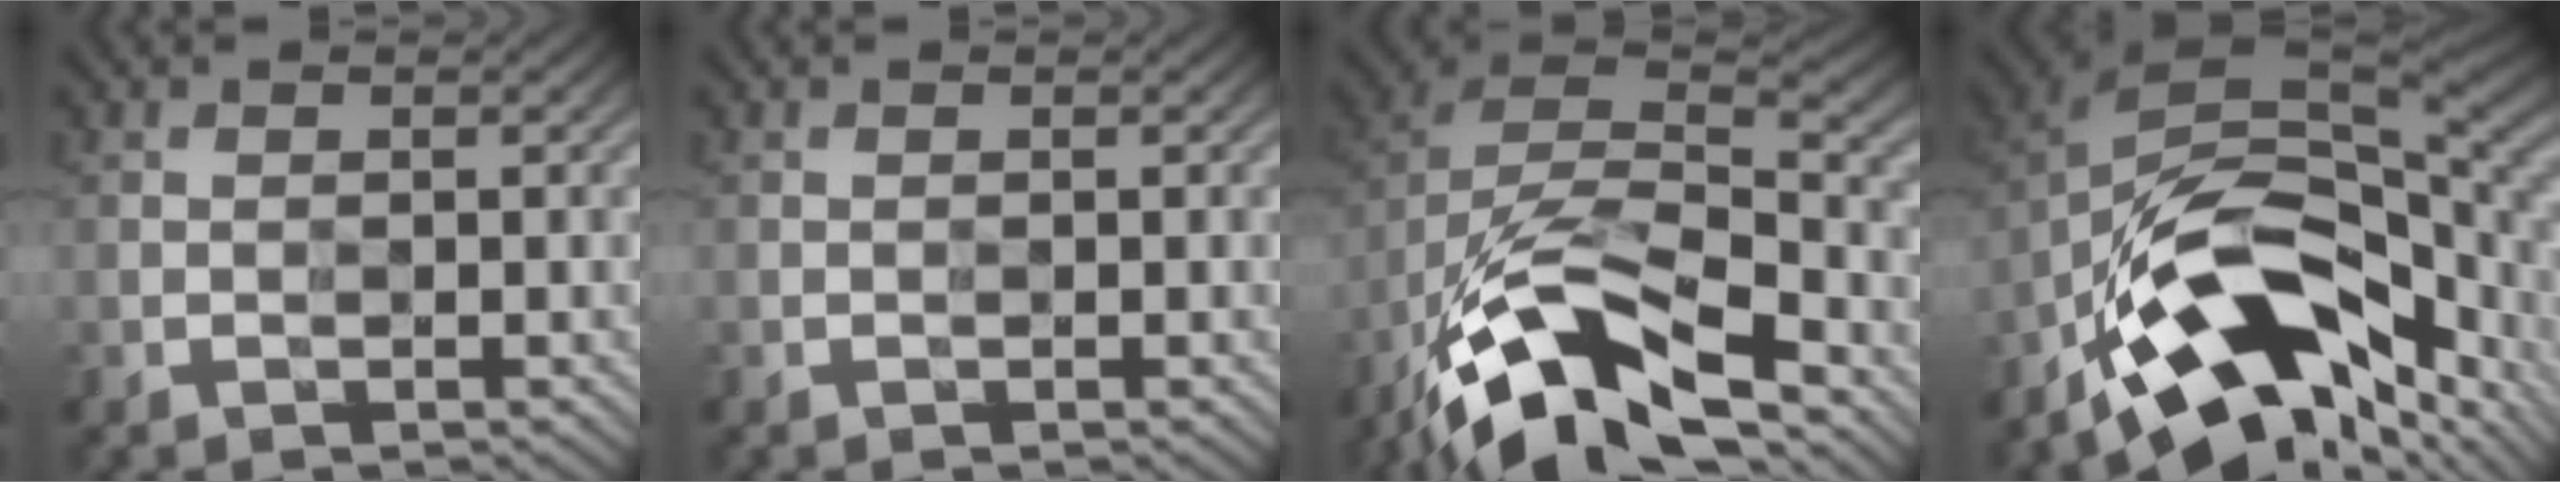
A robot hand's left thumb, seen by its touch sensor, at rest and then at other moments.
{"total": 0.0}
{"total": 14.6, "force": [-10.4, 5.0, 8.9], "torque": [-0.193, -0.005, -0.194]}
{"total": 13.6, "force": [-8.5, 5.2, 9.3], "torque": [-0.167, 0.011, -0.157]}